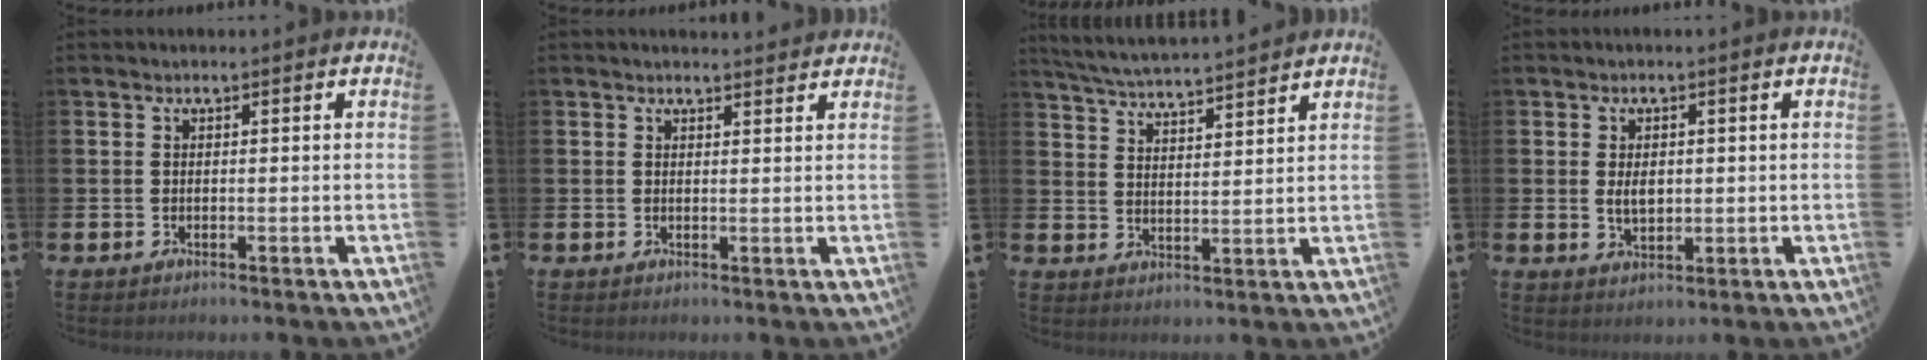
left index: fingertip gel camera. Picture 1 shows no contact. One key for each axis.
{"total": 1.5, "fx": 1.5, "fy": 0.2, "fz": 0.0, "tx": 0.011, "ty": -0.009, "tz": 0.025}
{"total": 5.3, "fx": 5.3, "fy": -0.1, "fz": 0.6, "tx": -0.032, "ty": -0.035, "tz": 0.092}
{"total": 2.5, "fx": 0.3, "fy": 1.6, "fz": 1.9, "tx": -0.017, "ty": -0.002, "tz": 0.000}